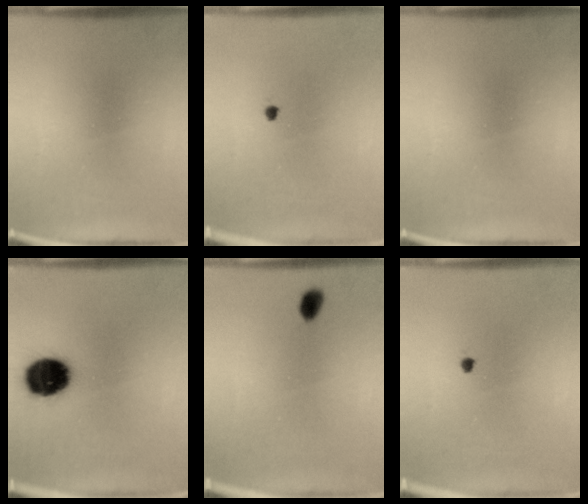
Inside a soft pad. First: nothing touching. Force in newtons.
{"total": 1.0}
{"total": 0.0}
{"total": 13.7}
{"total": 2.4}
{"total": 1.0}